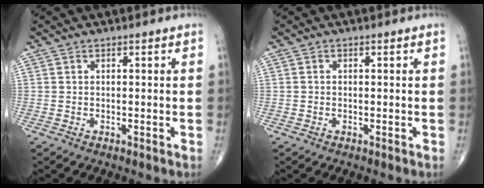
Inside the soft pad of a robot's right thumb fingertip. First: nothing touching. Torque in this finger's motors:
{"motor_torque": [-0.19, 0.07, -0.30, -0.17, 0.04]}